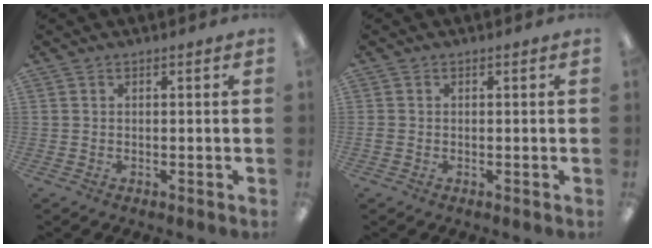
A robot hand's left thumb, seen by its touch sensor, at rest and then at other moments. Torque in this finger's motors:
{"motor_torque": [-0.04, 0.03, 0.02, -0.02, 0.00]}